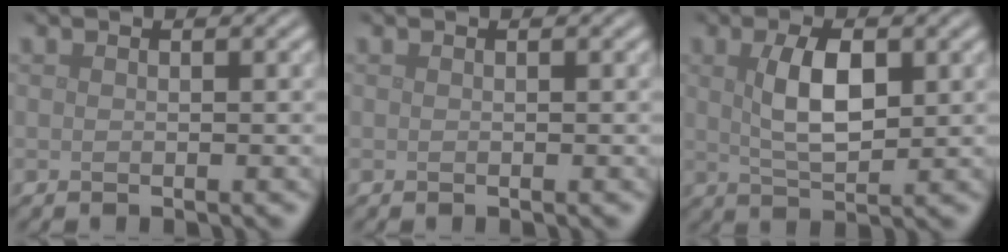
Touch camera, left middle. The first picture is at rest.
{"total": 0.0}
{"total": 4.6, "force": [1.1, 2.0, 4.0], "torque": [-0.082, 0.002, 0.022]}